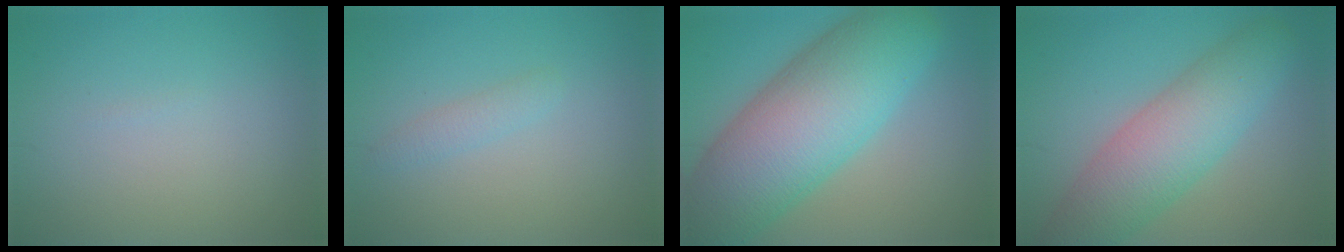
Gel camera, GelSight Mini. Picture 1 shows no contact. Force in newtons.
{"total": 1.3, "press": 1.3, "slide": 0.0}
{"total": 12.9, "press": 12.9, "slide": 0.5}
{"total": 7.7, "press": 7.7, "slide": 0.3}